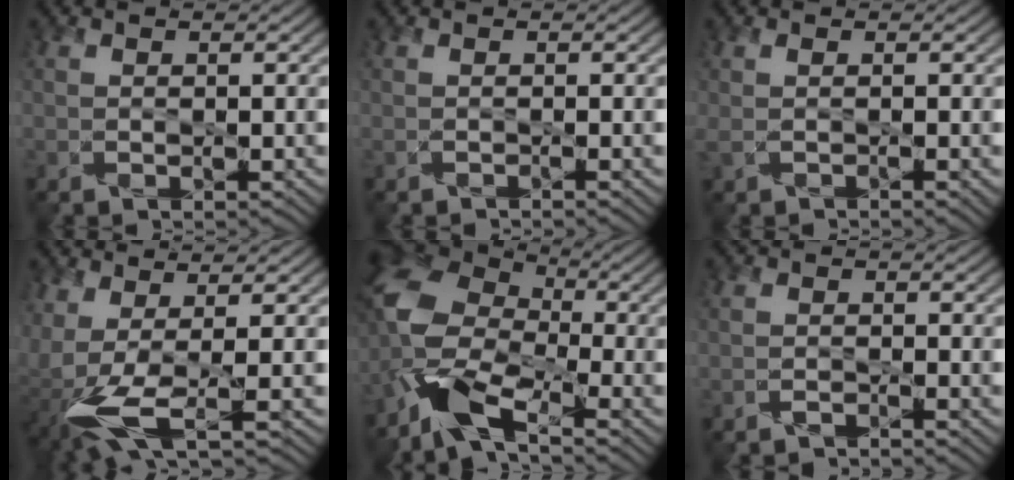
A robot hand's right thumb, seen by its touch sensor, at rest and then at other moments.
{"total": 0.0}
{"total": 1.2, "force": [0.2, 0.4, 1.1], "torque": [-0.023, 0.002, 0.004]}
{"total": 5.4, "force": [-1.0, 1.7, 5.0], "torque": [-0.111, -0.003, -0.025]}
{"total": 12.3, "force": [-6.5, 6.5, 8.1], "torque": [-0.193, -0.016, -0.143]}
{"total": 1.1, "force": [-1.0, 0.1, -0.2], "torque": [0.008, 0.001, -0.022]}